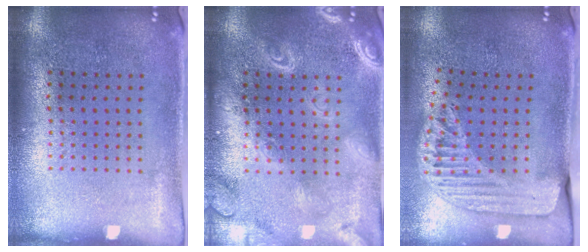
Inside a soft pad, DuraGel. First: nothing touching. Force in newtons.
{"total": 3.7, "press": 3.7, "slide": 0.4}
{"total": 1.6, "press": 1.5, "slide": 0.4}